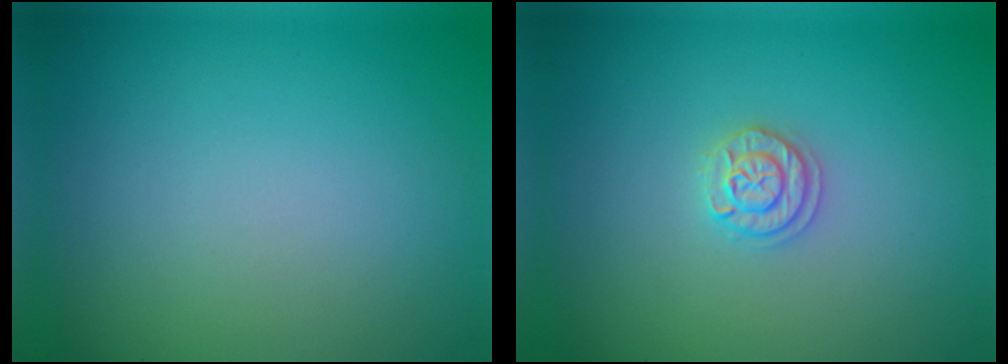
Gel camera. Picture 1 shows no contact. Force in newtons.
{"total": 1.8, "press": 1.8, "slide": 0.3}